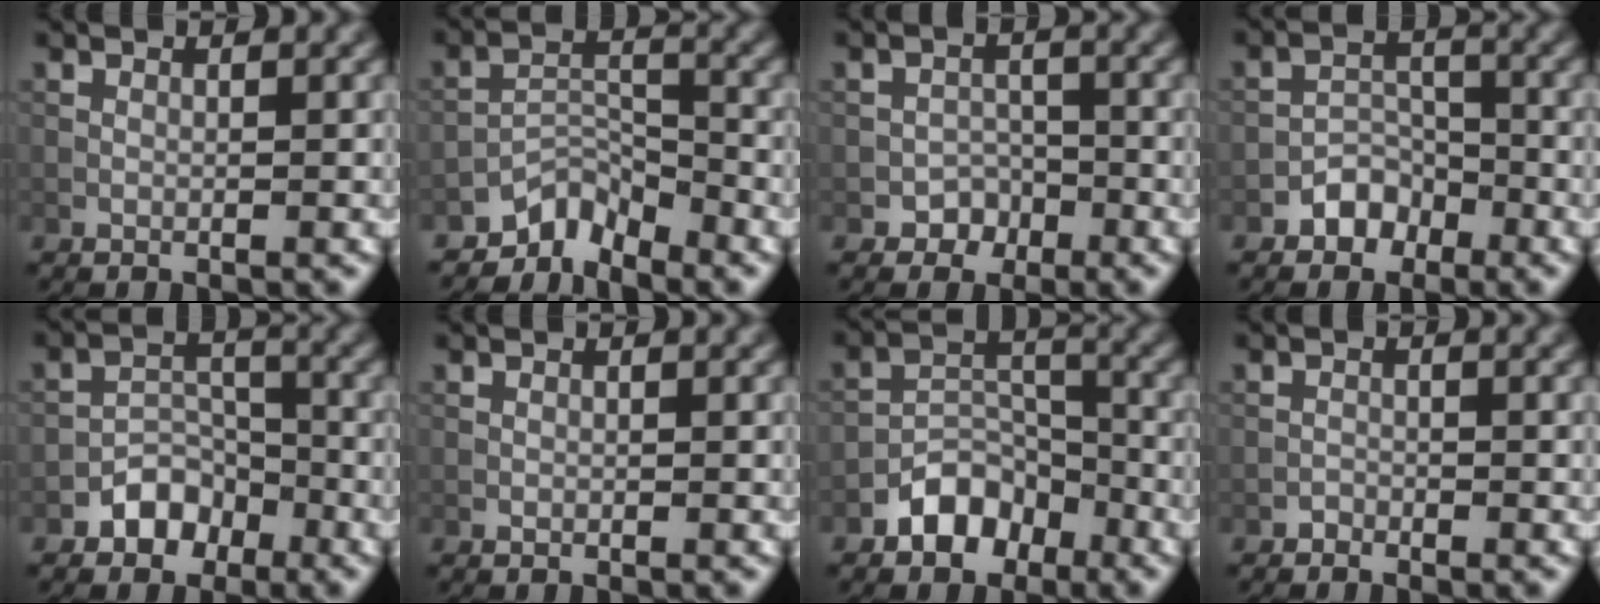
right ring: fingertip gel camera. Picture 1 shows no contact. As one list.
[{"total": 3.8, "force": [-3.4, 1.3, 1.0], "torque": [-0.007, 0.008, -0.072]}, {"total": 2.1, "force": [-1.4, 1.6, 0.3], "torque": [0.005, 0.010, -0.022]}, {"total": 2.7, "force": [-1.9, 1.7, 0.8], "torque": [-0.002, 0.011, -0.033]}, {"total": 3.4, "force": [-2.3, 2.2, 1.3], "torque": [-0.009, 0.010, -0.041]}, {"total": 0.0}, {"total": 4.7, "force": [-3.1, 2.9, 2.1], "torque": [-0.023, 0.007, -0.059]}, {"total": 0.7, "force": [-0.6, 0.3, 0.0], "torque": [0.004, 0.001, -0.012]}]